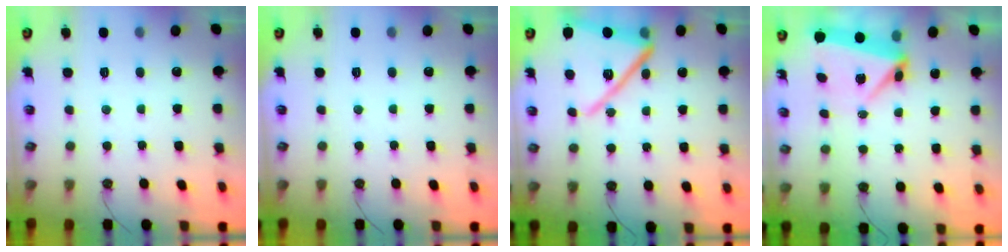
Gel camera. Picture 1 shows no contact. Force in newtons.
{"total": 0.0}
{"total": 17.9, "press": 17.8, "slide": 1.4}
{"total": 5.9, "press": 5.7, "slide": 1.4}